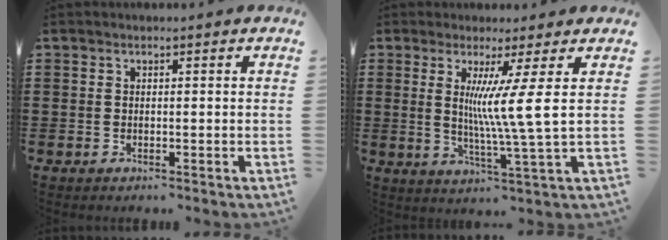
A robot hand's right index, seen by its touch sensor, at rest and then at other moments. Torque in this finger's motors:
{"motor_torque": [1.59, 0.00, 0.42, 0.21]}